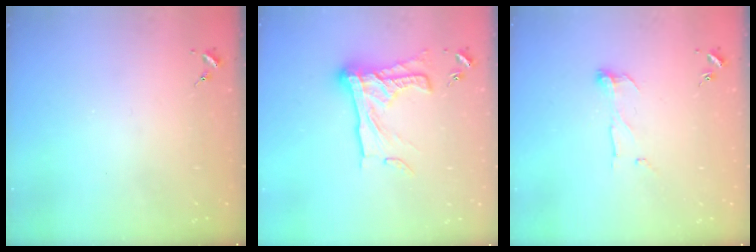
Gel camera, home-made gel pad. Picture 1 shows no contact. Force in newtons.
{"total": 20.0, "press": 20.0, "slide": 1.5}
{"total": 7.0, "press": 7.0, "slide": 0.1}